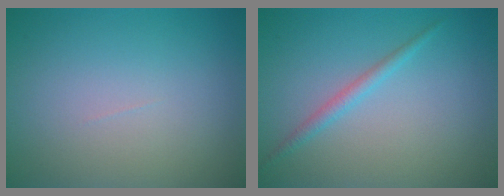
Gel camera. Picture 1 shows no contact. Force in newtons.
{"total": 1.4, "press": 1.4, "slide": 0.1}